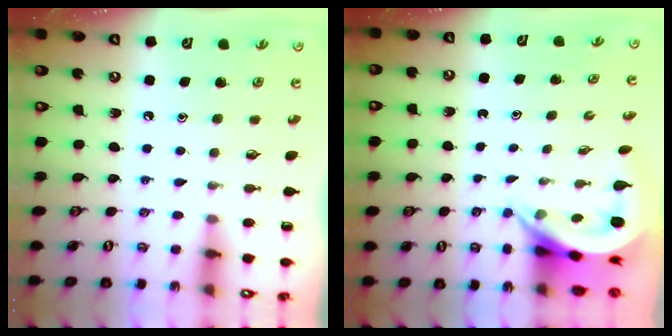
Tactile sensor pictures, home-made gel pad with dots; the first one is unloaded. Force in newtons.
{"total": 5.7, "press": 5.6, "slide": 0.7}